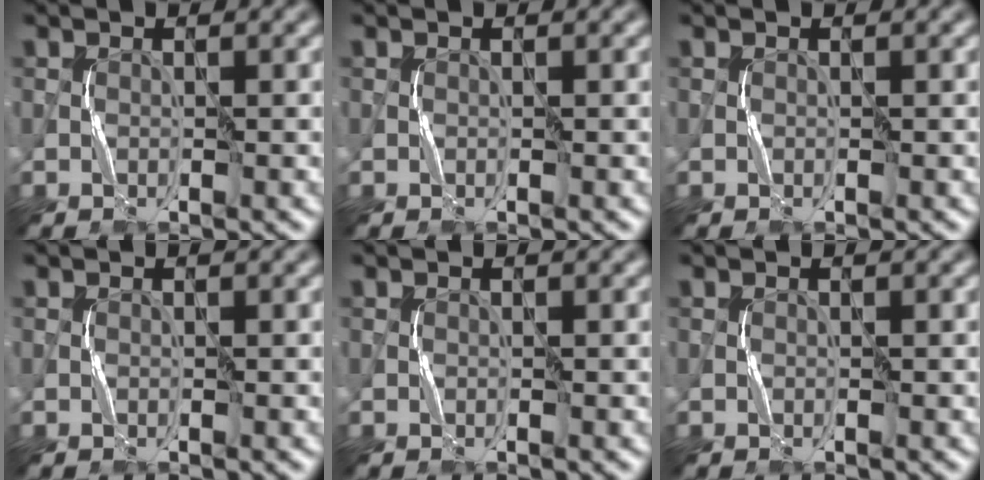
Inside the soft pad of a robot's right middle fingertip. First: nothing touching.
{"total": 0.0}
{"total": 0.0}
{"total": 0.0}
{"total": 0.0}
{"total": 0.0}